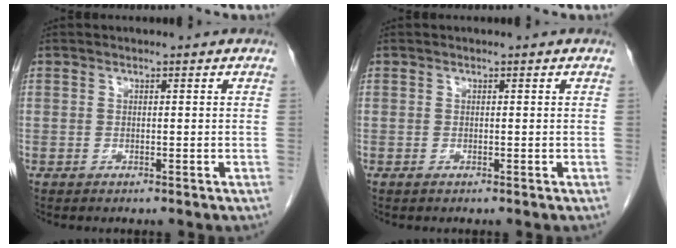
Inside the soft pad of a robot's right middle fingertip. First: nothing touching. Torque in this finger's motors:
{"motor_torque": [0.15, -0.01, 0.03, 0.00]}